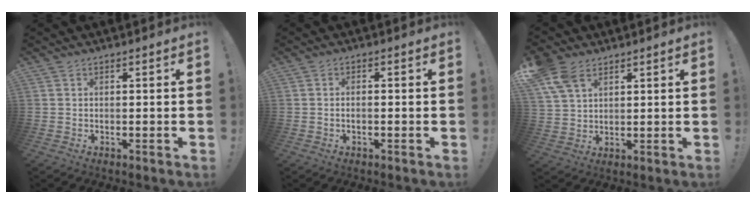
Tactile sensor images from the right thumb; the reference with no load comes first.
{"total": 1.3, "force": [-0.5, 0.4, 1.1], "torque": [-0.026, 0.004, -0.007]}
{"total": 8.9, "force": [5.3, 5.6, 4.6], "torque": [-0.100, -0.014, 0.106]}